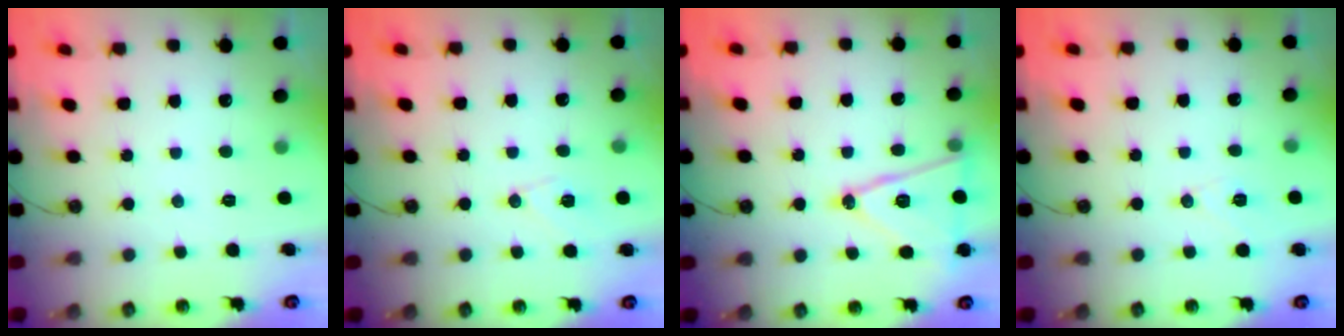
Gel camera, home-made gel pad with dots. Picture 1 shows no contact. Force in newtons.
{"total": 7.2, "press": 7.1, "slide": 0.8}
{"total": 14.6, "press": 14.2, "slide": 3.4}
{"total": 7.0, "press": 6.0, "slide": 3.7}